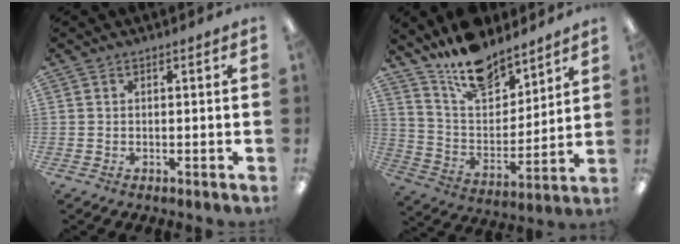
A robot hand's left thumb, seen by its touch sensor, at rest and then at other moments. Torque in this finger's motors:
{"motor_torque": [0.44, 0.26, -0.11, -0.61, 0.07]}